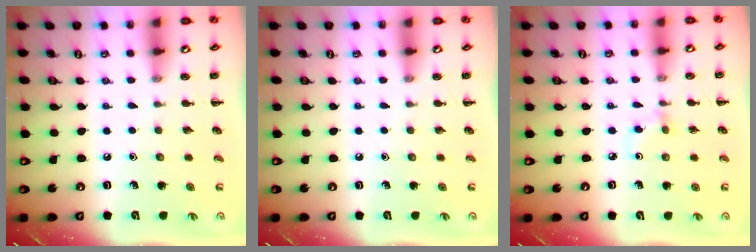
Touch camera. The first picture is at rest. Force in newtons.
{"total": 0.0}
{"total": 3.2, "press": 2.9, "slide": 1.3}